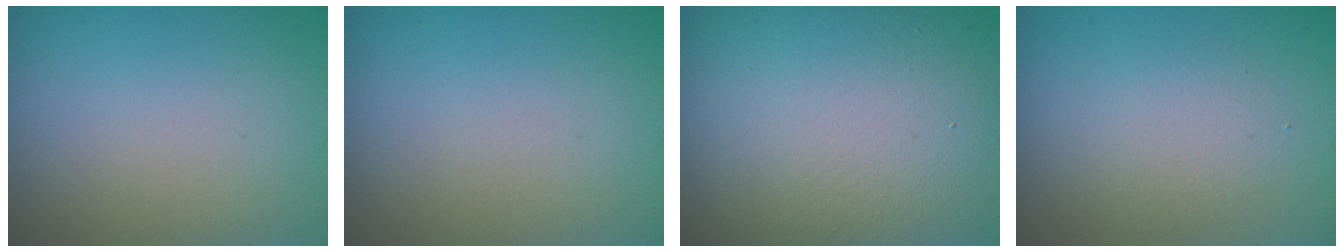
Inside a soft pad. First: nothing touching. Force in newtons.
{"total": 0.0}
{"total": 16.2, "press": 16.2, "slide": 1.0}
{"total": 2.4, "press": 2.4, "slide": 0.3}